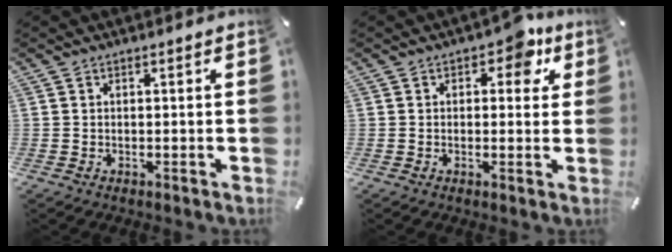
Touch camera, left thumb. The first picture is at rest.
{"total": 6.5, "force": [2.9, 3.8, 4.5], "torque": [-0.034, -0.011, 0.039]}